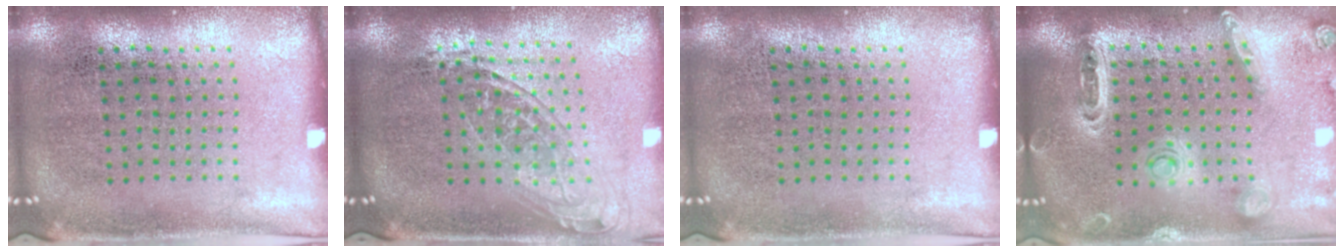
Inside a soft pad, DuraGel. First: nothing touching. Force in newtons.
{"total": 1.7, "press": 1.4, "slide": 1.0}
{"total": 0.0}
{"total": 1.2, "press": 1.2, "slide": 0.2}